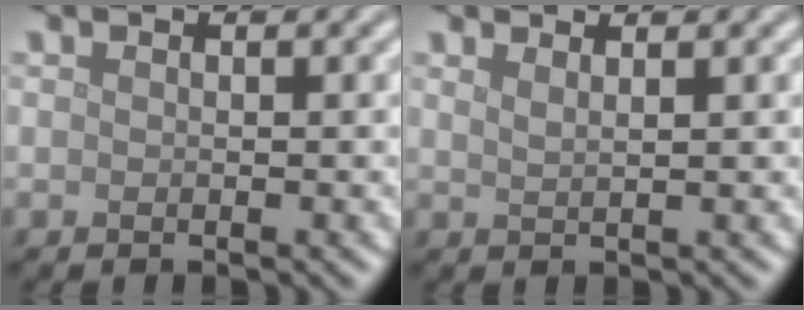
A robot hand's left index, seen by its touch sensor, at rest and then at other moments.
{"total": 1.7, "force": [1.2, 0.7, 1.0], "torque": [-0.002, 0.004, 0.005]}